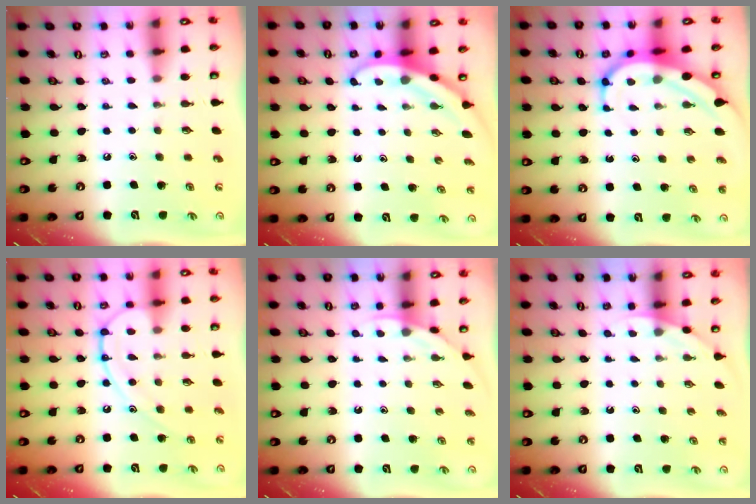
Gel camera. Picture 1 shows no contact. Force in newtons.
{"total": 3.2, "press": 3.2, "slide": 0.1}
{"total": 8.1, "press": 8.1, "slide": 0.8}
{"total": 11.1, "press": 11.1, "slide": 1.1}
{"total": 1.9, "press": 1.9, "slide": 0.1}
{"total": 2.6, "press": 2.6, "slide": 0.1}